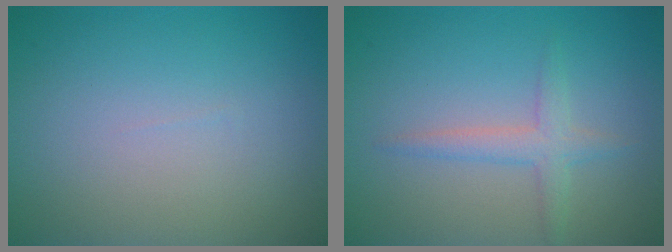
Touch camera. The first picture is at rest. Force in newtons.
{"total": 2.2, "press": 2.2, "slide": 0.1}